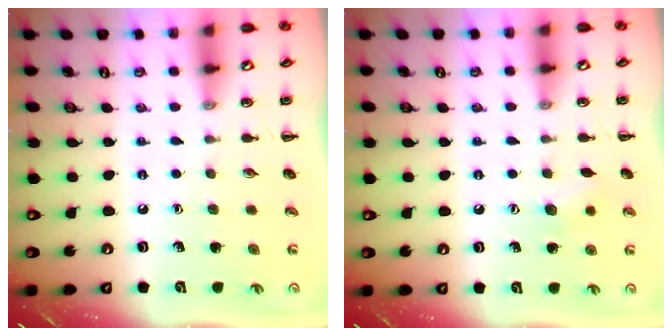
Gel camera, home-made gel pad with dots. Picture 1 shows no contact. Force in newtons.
{"total": 6.2, "press": 6.1, "slide": 1.1}